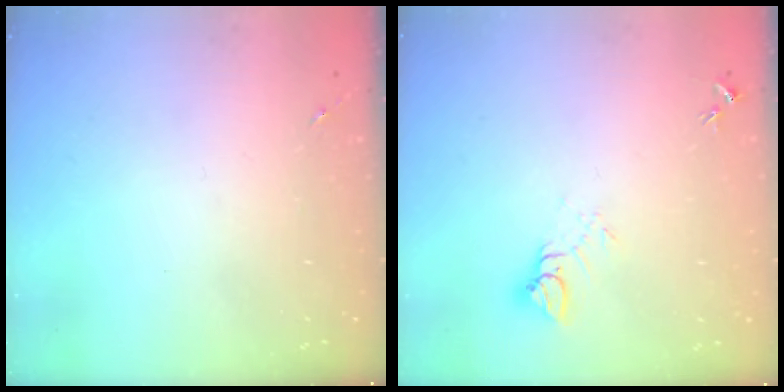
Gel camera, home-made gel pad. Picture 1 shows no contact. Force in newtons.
{"total": 5.0, "press": 5.0, "slide": 0.4}